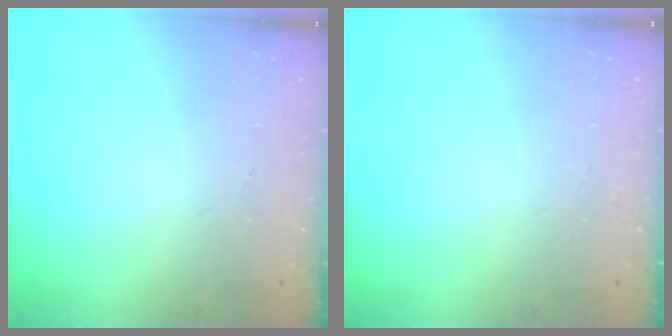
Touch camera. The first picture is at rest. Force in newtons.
{"total": 0.0}